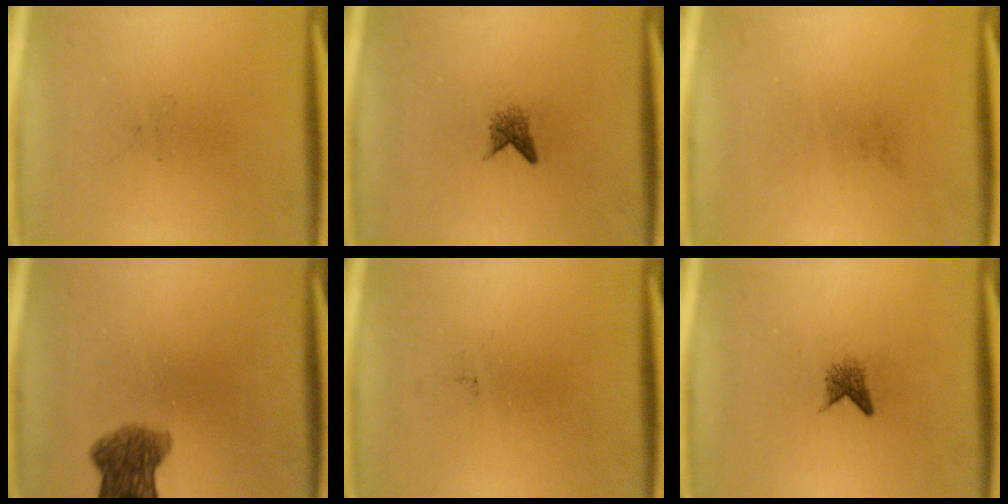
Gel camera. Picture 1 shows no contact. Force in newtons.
{"total": 1.6}
{"total": 0.0}
{"total": 6.4}
{"total": 0.0}
{"total": 1.6}